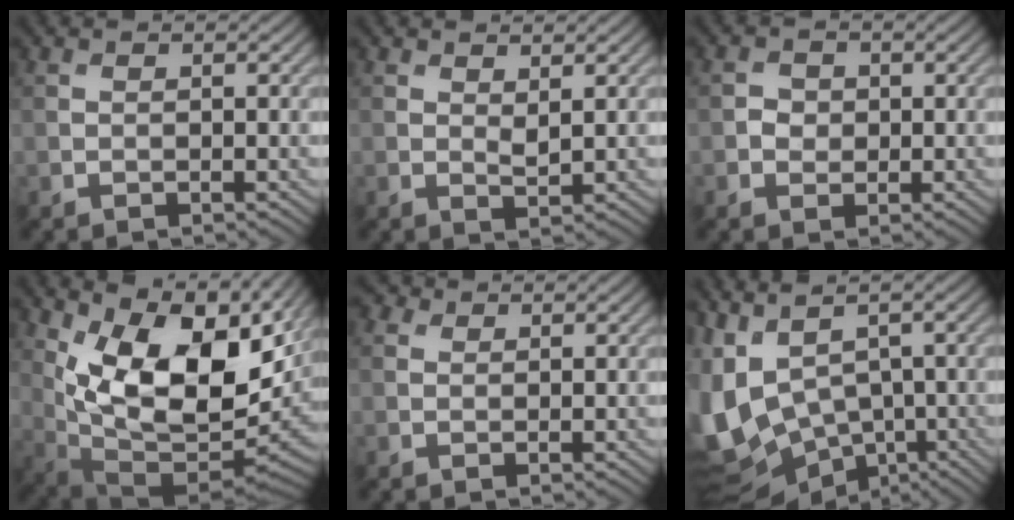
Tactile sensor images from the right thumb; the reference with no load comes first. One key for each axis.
{"total": 1.4, "fx": 0.9, "fy": 0.5, "fz": 1.0, "tx": -0.021, "ty": -0.006, "tz": 0.018}
{"total": 1.7, "fx": -0.1, "fy": 1.6, "fz": 0.6, "tx": -0.010, "ty": -0.003, "tz": -0.007}
{"total": 15.5, "fx": 5.4, "fy": 7.3, "fz": 12.6, "tx": -0.230, "ty": -0.011, "tz": 0.100}
{"total": 1.1, "fx": 0.7, "fy": 0.8, "fz": 0.3, "tx": -0.006, "ty": 0.002, "tz": 0.006}
{"total": 12.4, "fx": -1.3, "fy": 8.8, "fz": 8.6, "tx": -0.235, "ty": -0.038, "tz": 0.033}